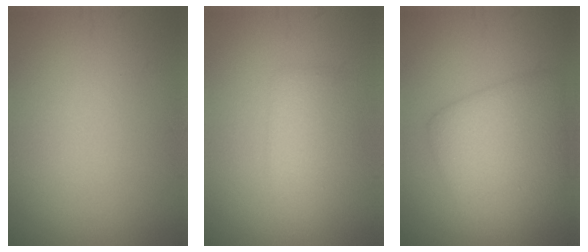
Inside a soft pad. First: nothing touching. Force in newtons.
{"total": 3.0, "press": 3.0, "slide": 0.1}
{"total": 6.1, "press": 6.1, "slide": 0.2}